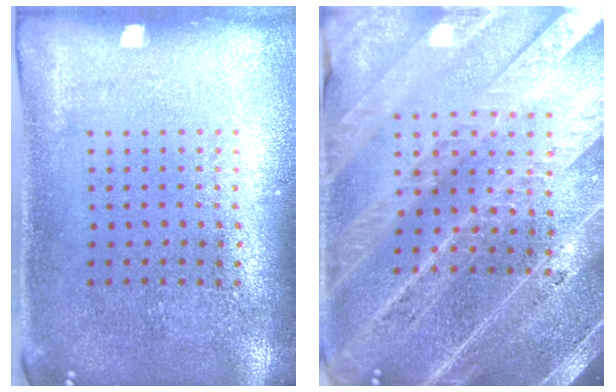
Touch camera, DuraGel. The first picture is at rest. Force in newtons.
{"total": 4.8, "press": 4.3, "slide": 2.3}